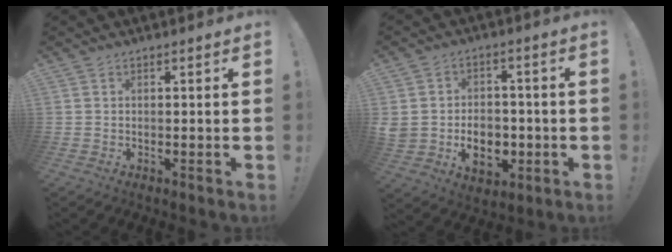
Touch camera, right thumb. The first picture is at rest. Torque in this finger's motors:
{"motor_torque": [2.13, 2.88, 1.46, -1.31, 0.57]}